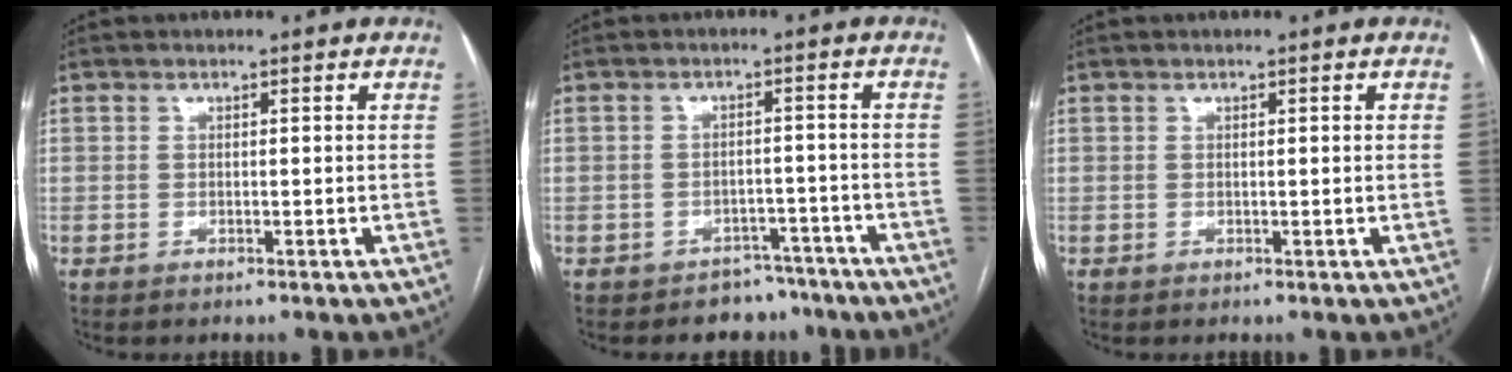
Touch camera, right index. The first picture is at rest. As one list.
[{"total": 4.7, "force": [-3.8, 2.9, -0.1], "torque": [0.014, 0.020, -0.051]}, {"total": 0.6, "force": [0.2, 0.2, 0.5], "torque": [-0.010, 0.004, 0.003]}]